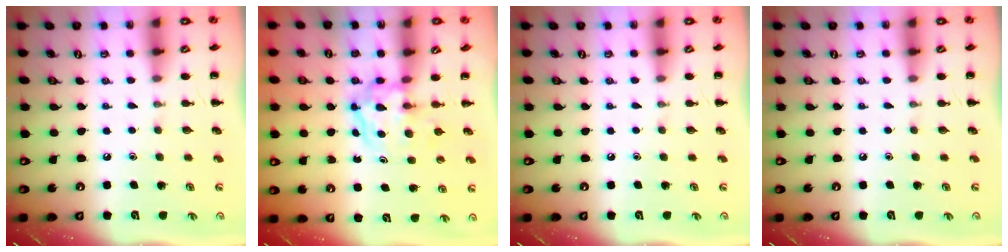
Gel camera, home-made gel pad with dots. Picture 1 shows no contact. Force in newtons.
{"total": 3.9, "press": 3.9, "slide": 0.5}
{"total": 0.0}
{"total": 0.0}